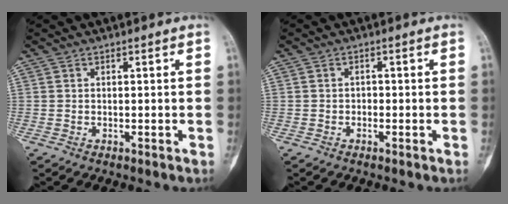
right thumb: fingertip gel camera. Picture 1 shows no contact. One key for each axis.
{"total": 1.0, "fx": -0.5, "fy": 0.8, "fz": 0.2, "tx": 0.005, "ty": 0.004, "tz": -0.012}